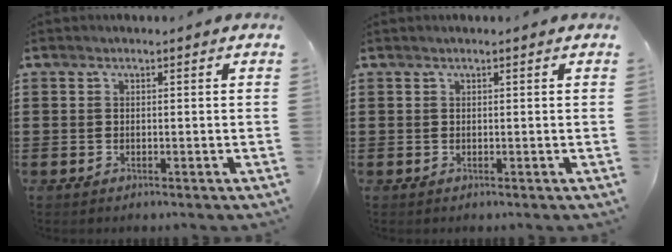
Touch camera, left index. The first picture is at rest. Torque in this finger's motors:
{"motor_torque": [-1.34, 0.79, -1.05, -0.09]}